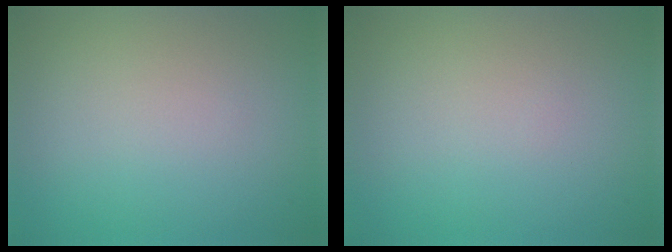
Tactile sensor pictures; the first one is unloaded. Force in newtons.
{"total": 0.0}